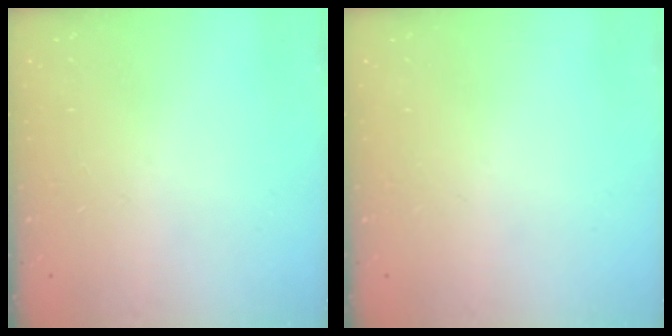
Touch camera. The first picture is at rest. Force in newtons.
{"total": 0.0}